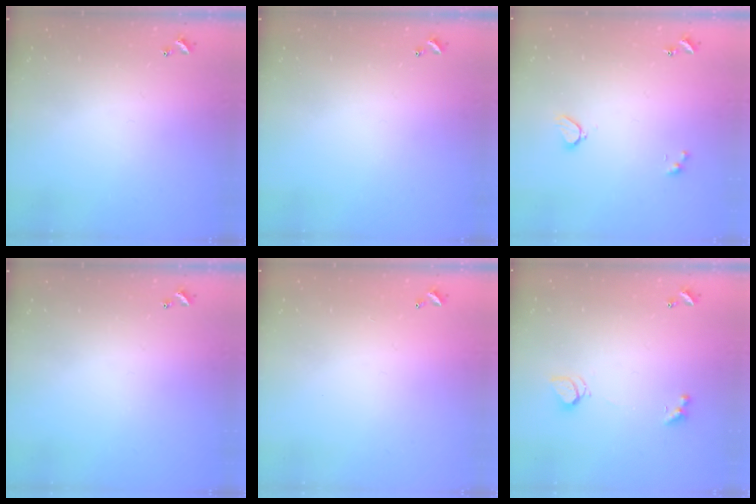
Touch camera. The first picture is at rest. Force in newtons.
{"total": 0.0}
{"total": 2.1, "press": 2.0, "slide": 0.5}
{"total": 0.0}
{"total": 2.9, "press": 2.9, "slide": 0.1}
{"total": 2.5, "press": 2.5, "slide": 0.6}